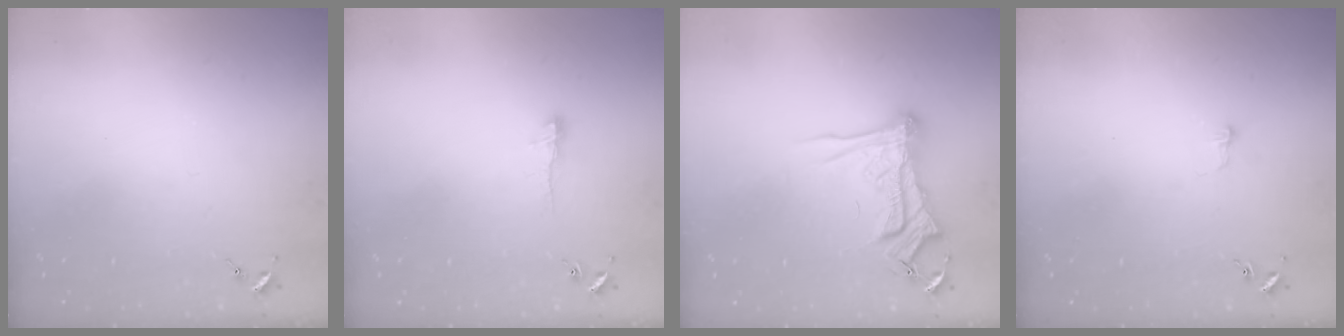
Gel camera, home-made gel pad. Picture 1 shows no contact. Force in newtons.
{"total": 5.1, "press": 5.0, "slide": 0.5}
{"total": 14.5, "press": 14.5, "slide": 1.1}
{"total": 3.5, "press": 3.5, "slide": 0.3}